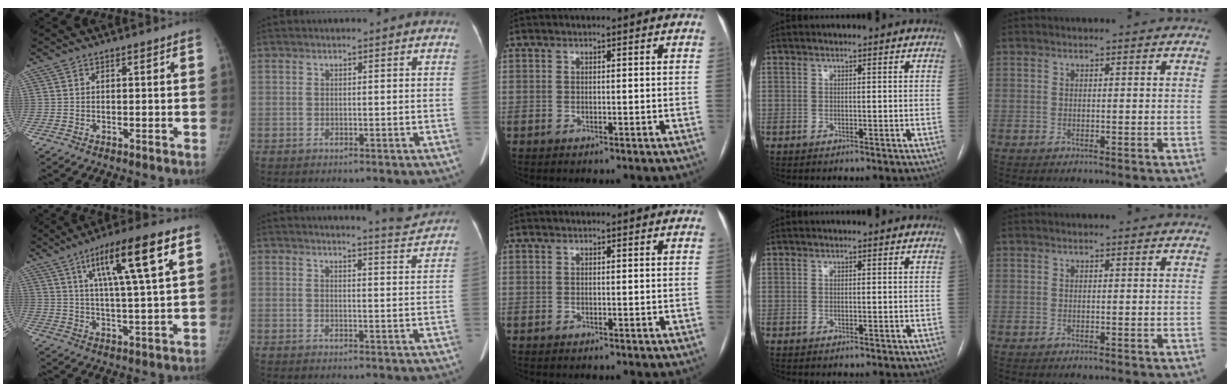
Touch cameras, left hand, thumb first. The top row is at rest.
{"thumb": {"total": 15.3, "force": [6.8, 2.0, 13.6], "torque": [-0.225, -0.010, 0.113]}, "index": {"total": 4.4, "force": [4.3, -0.9, 0.2], "torque": [-0.014, -0.022, 0.049]}}